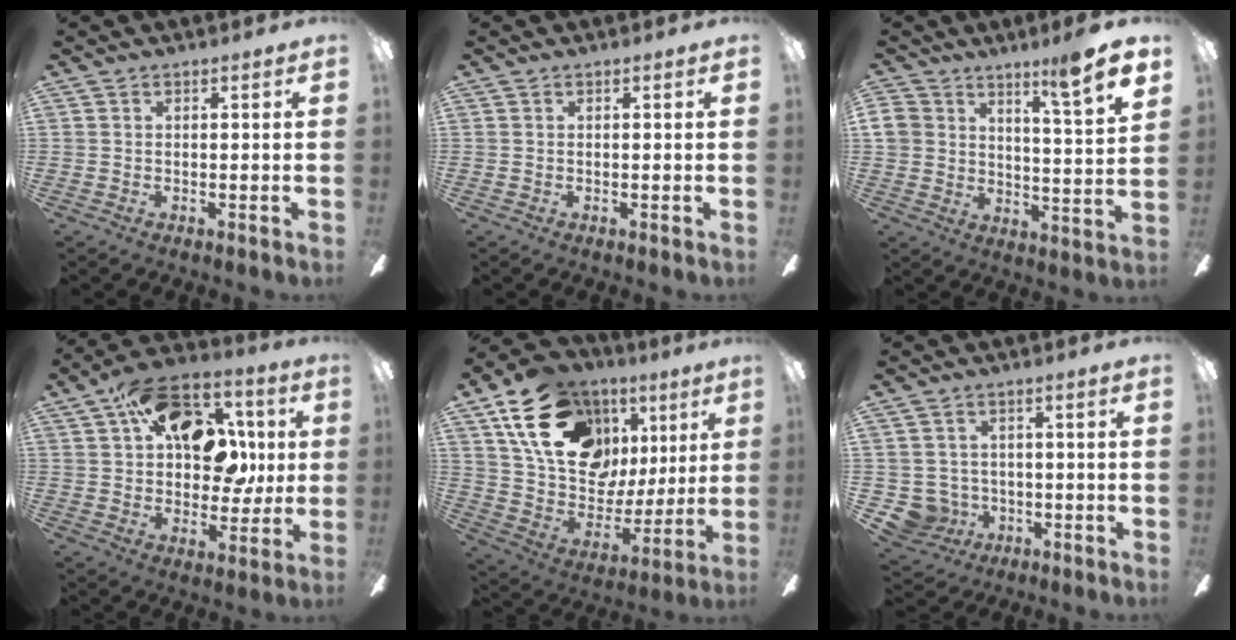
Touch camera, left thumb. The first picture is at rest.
{"total": 0.0}
{"total": 12.2, "force": [8.8, 3.7, 7.5], "torque": [-0.110, -0.053, 0.149]}
{"total": 21.3, "force": [7.5, 14.0, 14.2], "torque": [-0.211, -0.015, 0.136]}
{"total": 23.6, "force": [11.3, 16.2, 12.9], "torque": [-0.218, -0.035, 0.217]}
{"total": 5.8, "force": [-0.6, 5.8, 0.8], "torque": [-0.051, 0.000, -0.005]}